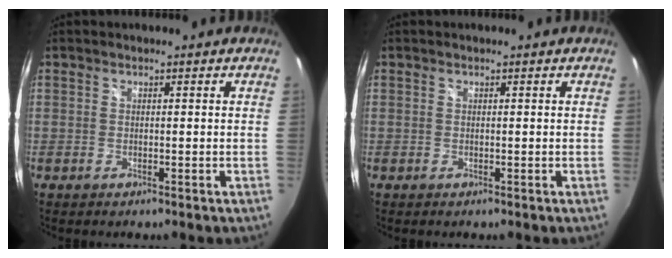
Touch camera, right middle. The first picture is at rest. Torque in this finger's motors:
{"motor_torque": [0.00, 0.00, 0.00, 0.00]}